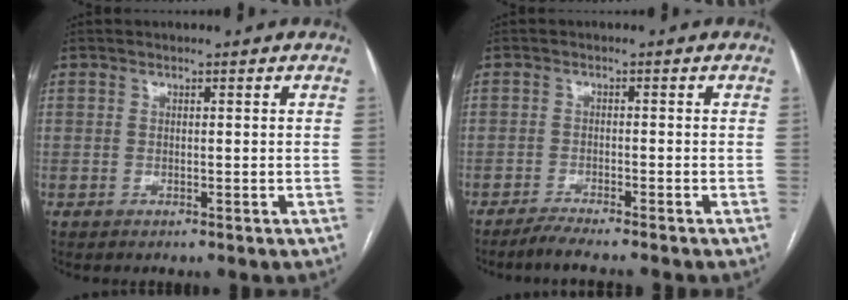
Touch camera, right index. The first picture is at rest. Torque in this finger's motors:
{"motor_torque": [-0.02, -0.02, -0.04, 0.00]}